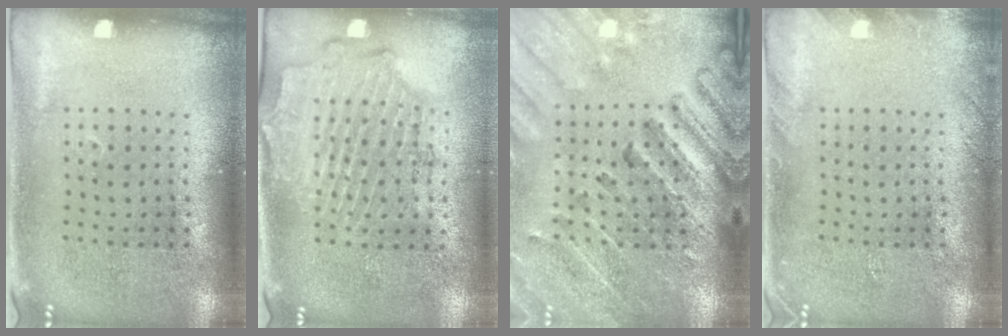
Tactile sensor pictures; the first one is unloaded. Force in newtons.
{"total": 1.9, "press": 1.7, "slide": 0.8}
{"total": 2.7, "press": 2.7, "slide": 0.3}
{"total": 1.2, "press": 1.2, "slide": 0.1}